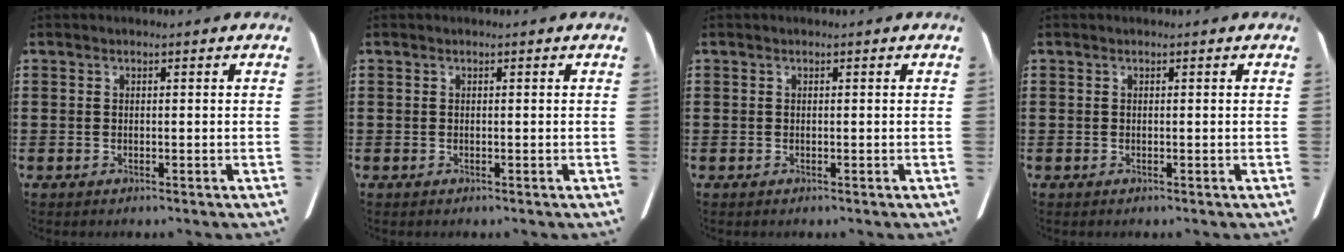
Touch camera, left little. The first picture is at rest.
{"total": 0.0}
{"total": 0.0}
{"total": 0.0}